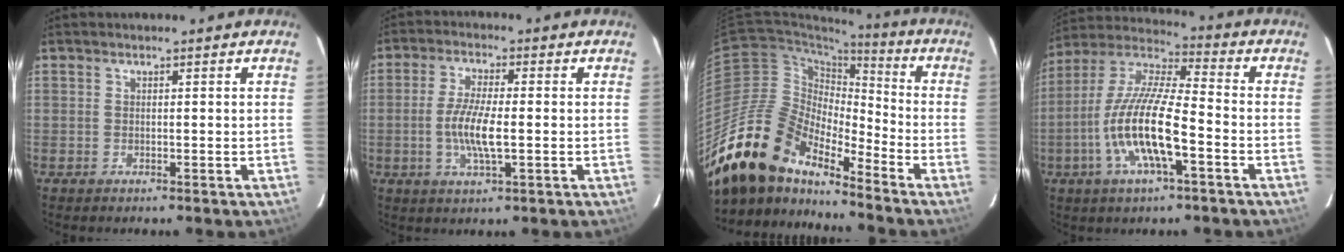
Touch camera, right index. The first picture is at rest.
{"total": 7.4, "force": [-1.2, 1.5, 7.2], "torque": [-0.143, -0.003, -0.025]}
{"total": 19.5, "force": [-16.6, 6.6, 7.8], "torque": [-0.148, -0.006, -0.313]}
{"total": 15.8, "force": [-5.3, 3.6, 14.4], "torque": [-0.288, -0.006, -0.109]}